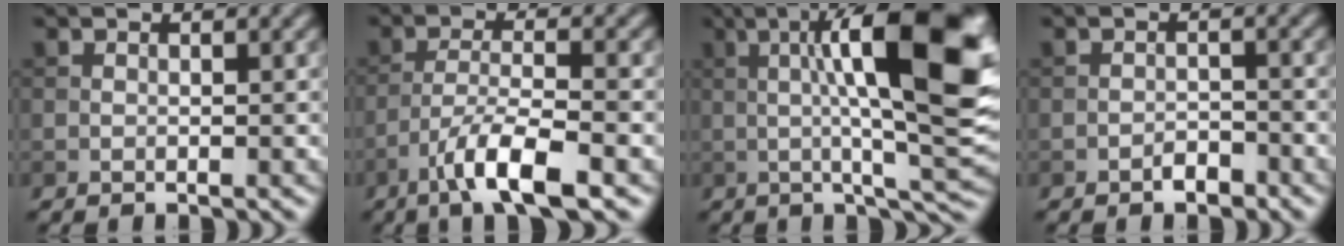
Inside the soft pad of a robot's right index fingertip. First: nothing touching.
{"total": 6.4, "force": [-3.8, 1.3, 5.0], "torque": [-0.087, 0.003, -0.071]}
{"total": 15.5, "force": [2.2, 3.6, 15.0], "torque": [-0.208, 0.012, 0.035]}
{"total": 1.5, "force": [-1.1, 0.6, 0.7], "torque": [-0.008, 0.005, -0.022]}